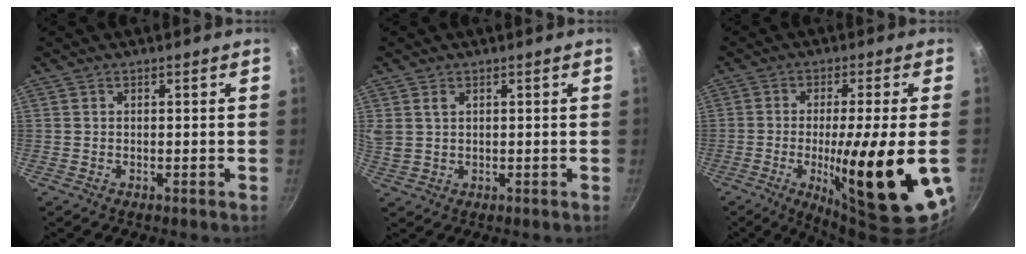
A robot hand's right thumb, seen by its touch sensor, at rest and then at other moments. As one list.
[{"total": 3.6, "force": [1.6, 2.3, 2.1], "torque": [-0.036, -0.001, 0.038]}, {"total": 22.8, "force": [-5.0, 4.3, 21.9], "torque": [-0.311, -0.006, -0.065]}]